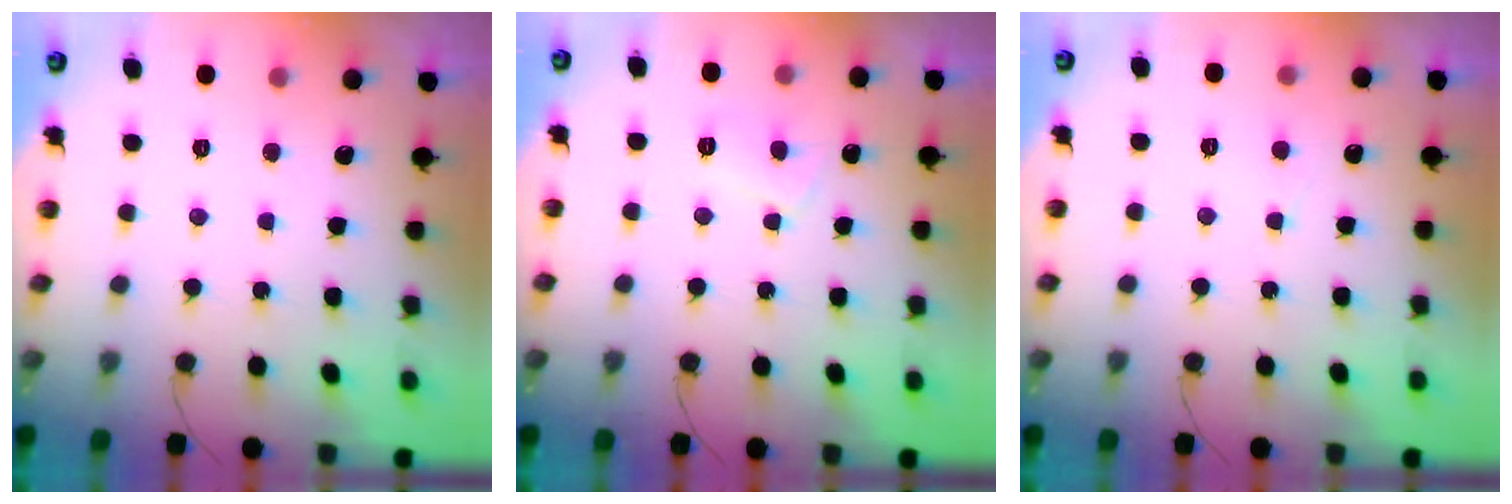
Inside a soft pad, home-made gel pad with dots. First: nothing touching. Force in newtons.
{"total": 4.8, "press": 4.8, "slide": 0.5}
{"total": 2.6, "press": 2.6, "slide": 0.3}